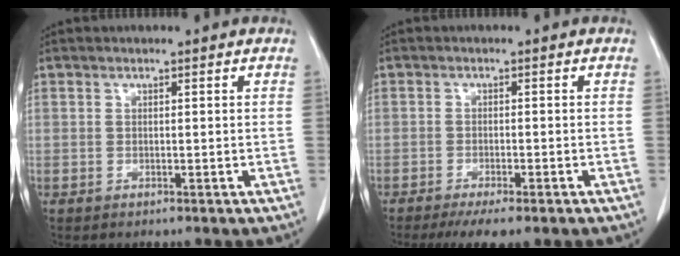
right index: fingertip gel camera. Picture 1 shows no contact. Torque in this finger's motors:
{"motor_torque": [0.20, -0.06, 0.21, 0.04]}